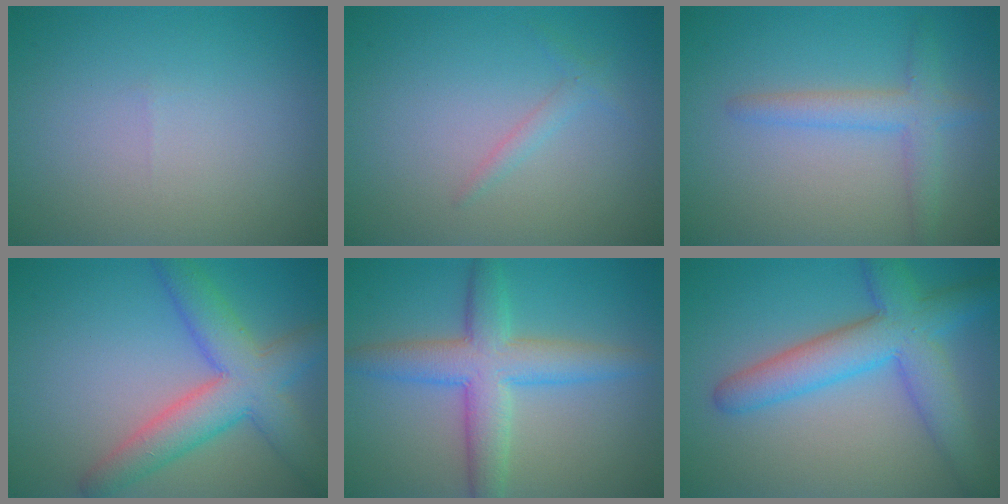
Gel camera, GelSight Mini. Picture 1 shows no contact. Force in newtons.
{"total": 1.1, "press": 1.1, "slide": 0.0}
{"total": 2.8, "press": 2.8, "slide": 0.2}
{"total": 6.7, "press": 6.7, "slide": 0.1}
{"total": 5.8, "press": 5.8, "slide": 0.1}
{"total": 6.8, "press": 6.8, "slide": 0.2}